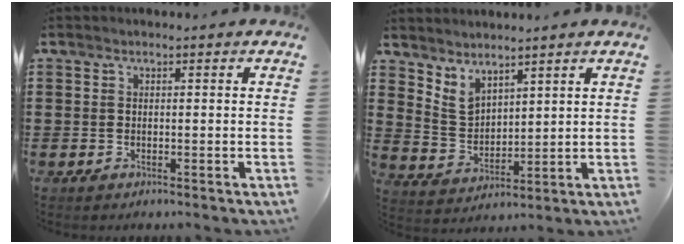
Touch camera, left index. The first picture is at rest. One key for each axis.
{"total": 4.0, "fx": 3.6, "fy": 1.6, "fz": 0.4, "tx": -0.024, "ty": -0.009, "tz": 0.070}